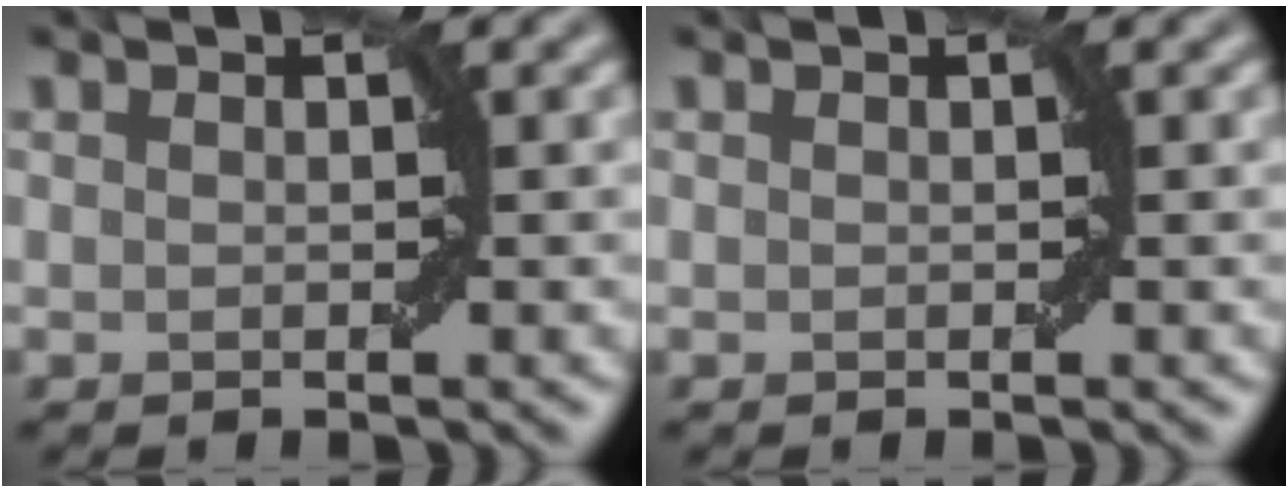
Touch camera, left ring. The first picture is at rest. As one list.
[{"total": 0.0}]